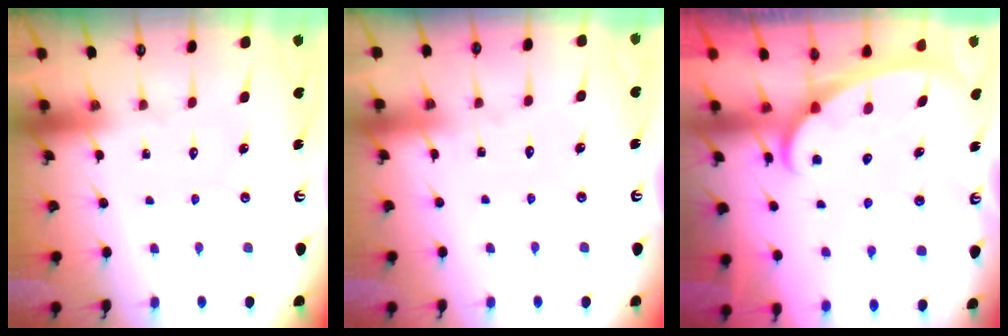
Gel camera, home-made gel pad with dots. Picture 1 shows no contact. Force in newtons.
{"total": 2.4, "press": 2.4, "slide": 0.3}
{"total": 2.5, "press": 2.5, "slide": 0.3}